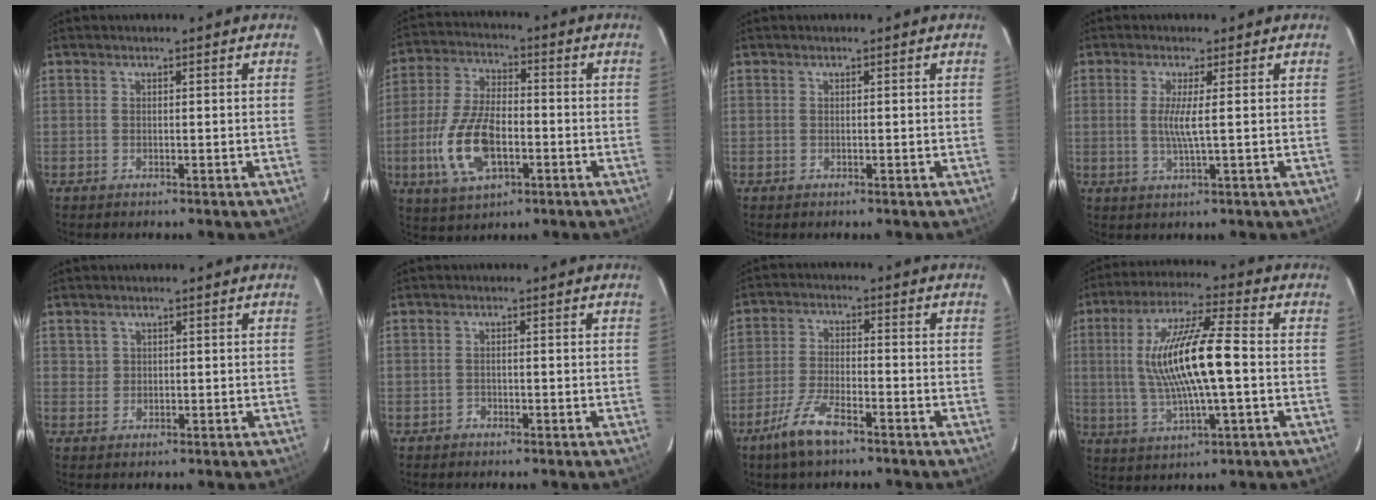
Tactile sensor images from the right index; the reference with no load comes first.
{"total": 13.9, "force": [-4.1, 6.8, 11.3], "torque": [-0.245, -0.002, -0.071]}
{"total": 0.0}
{"total": 3.9, "force": [0.3, -0.5, 3.9], "torque": [-0.075, -0.008, 0.002]}
{"total": 1.3, "force": [0.6, 1.2, 0.0], "torque": [0.007, 0.006, 0.011]}
{"total": 1.0, "force": [-0.8, 0.6, -0.1], "torque": [0.001, 0.006, -0.013]}
{"total": 8.1, "force": [-5.6, 2.2, 5.5], "torque": [-0.126, -0.006, -0.107]}
{"total": 15.2, "force": [0.0, 2.5, 15.0], "torque": [-0.284, 0.004, 0.006]}